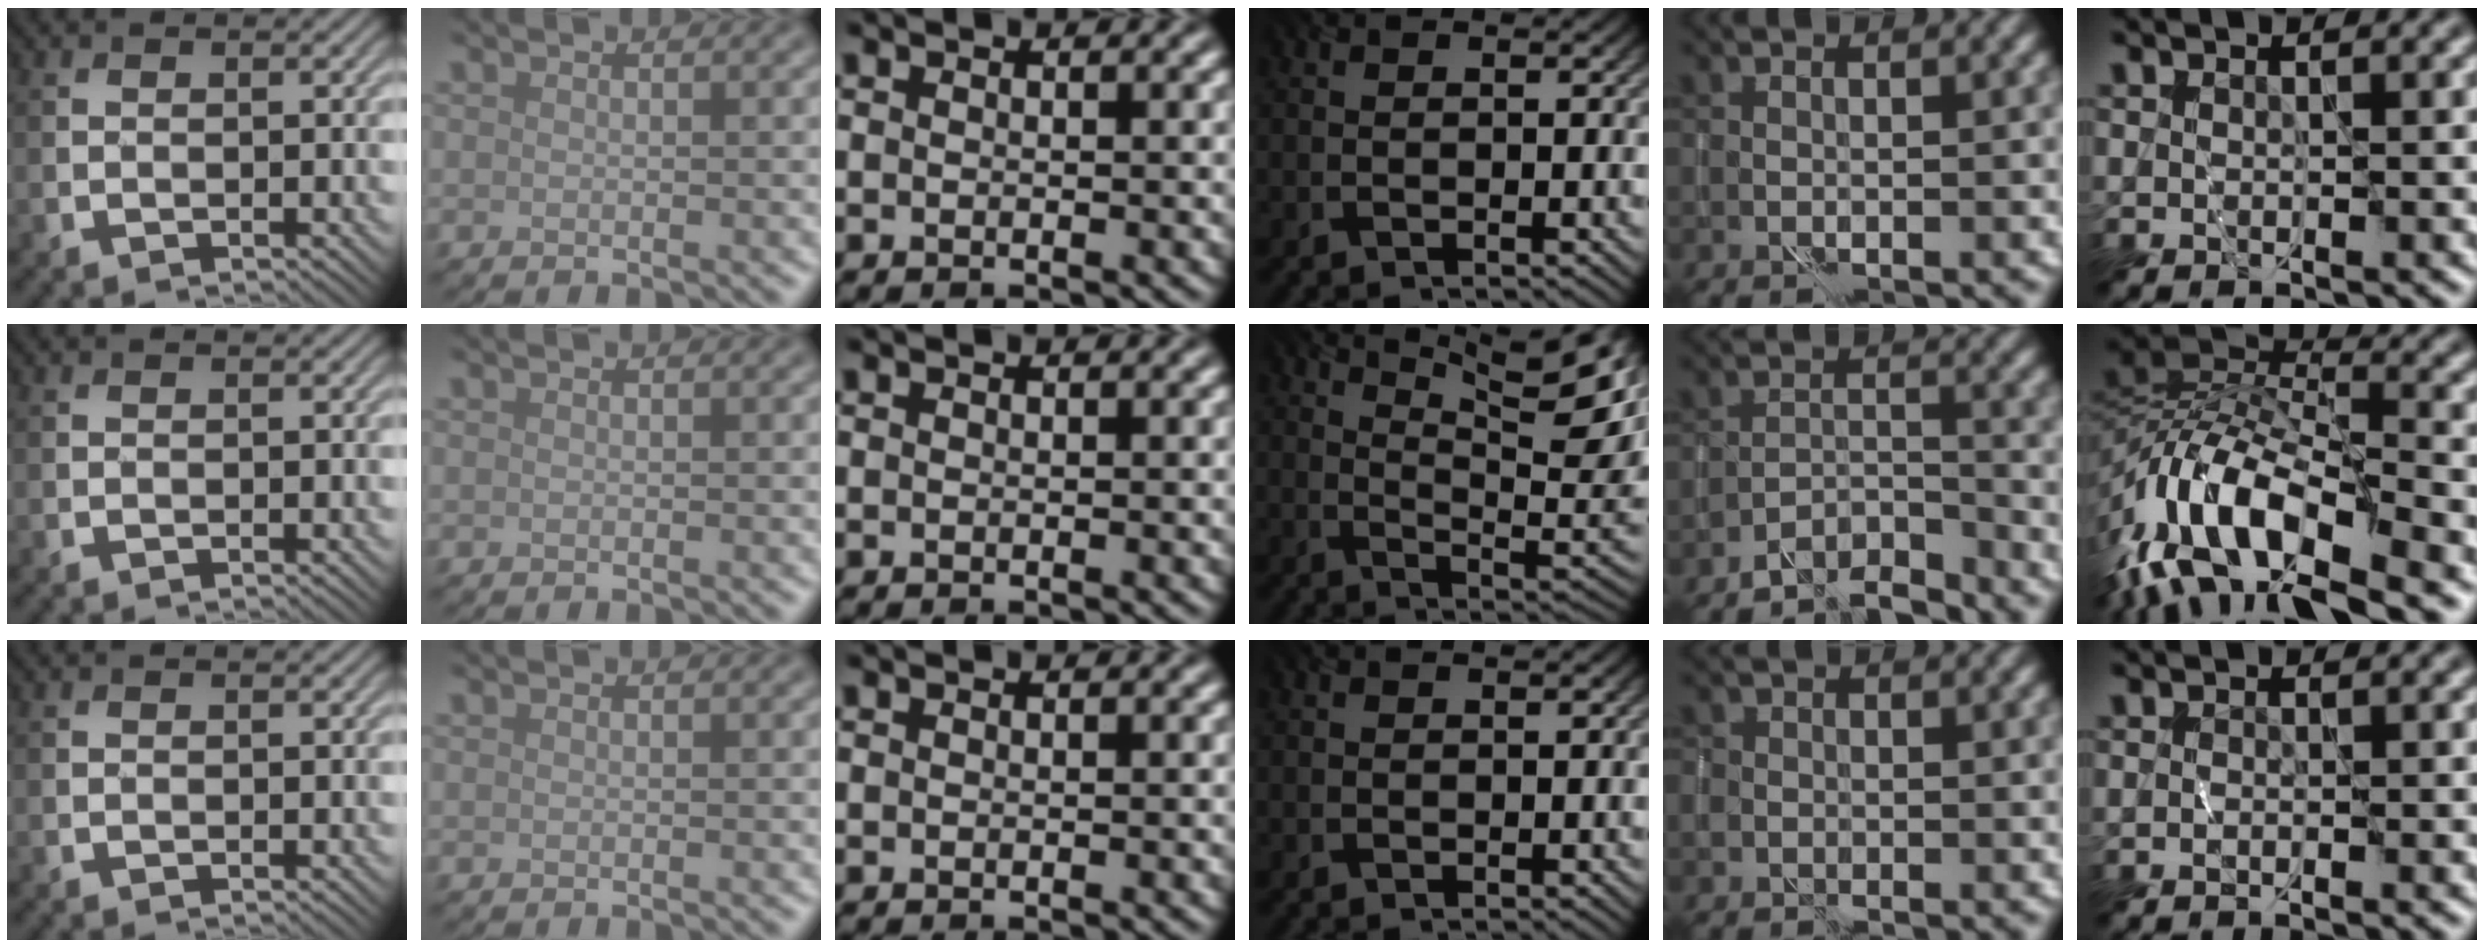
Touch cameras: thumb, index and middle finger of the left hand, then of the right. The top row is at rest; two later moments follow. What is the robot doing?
{"motion": "wrap", "object": "plastic wrap"}